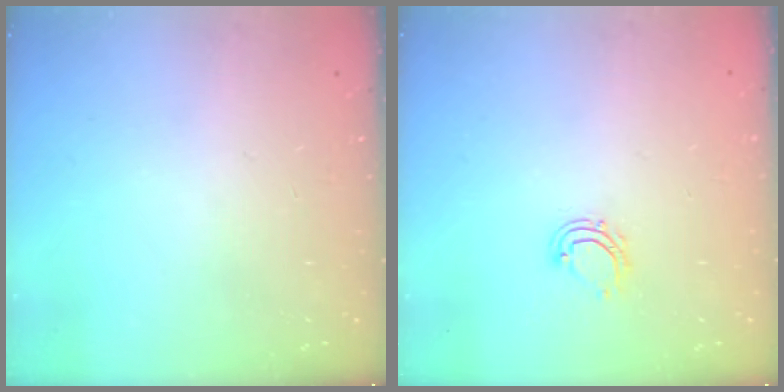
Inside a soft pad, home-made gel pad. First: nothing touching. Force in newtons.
{"total": 6.0, "press": 5.9, "slide": 1.0}